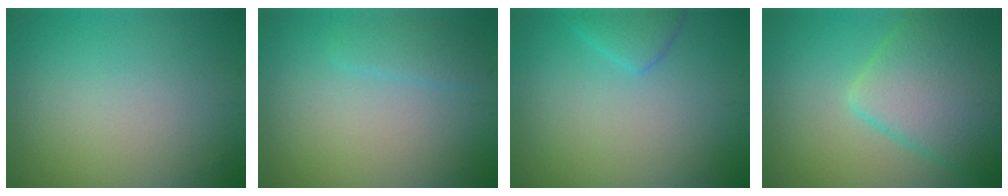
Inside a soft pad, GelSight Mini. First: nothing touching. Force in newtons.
{"total": 1.7, "press": 1.7, "slide": 0.1}
{"total": 2.0, "press": 1.9, "slide": 0.2}
{"total": 8.8, "press": 8.8, "slide": 0.4}